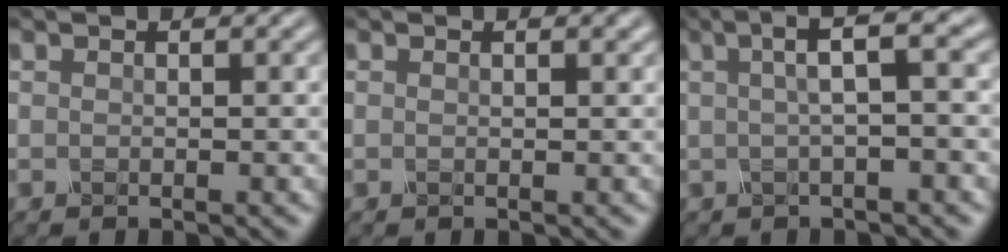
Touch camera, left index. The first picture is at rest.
{"total": 1.3, "force": [0.7, 0.6, 1.0], "torque": [-0.003, 0.006, 0.000]}
{"total": 4.1, "force": [0.6, 0.7, 4.0], "torque": [-0.068, 0.015, 0.015]}